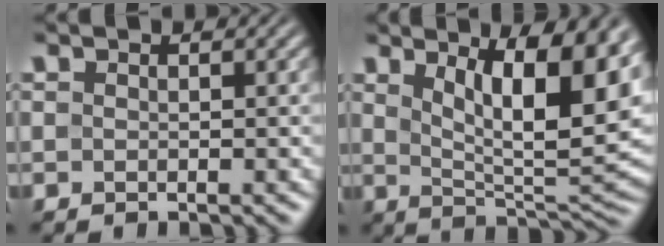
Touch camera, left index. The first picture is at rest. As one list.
[{"total": 12.1, "force": [4.4, 4.2, 10.5], "torque": [-0.127, -0.002, 0.064]}]